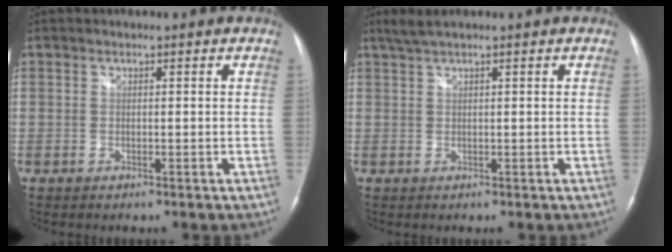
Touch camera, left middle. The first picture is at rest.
{"total": 2.3, "force": [1.6, -0.1, 1.6], "torque": [-0.041, 0.017, 0.037]}